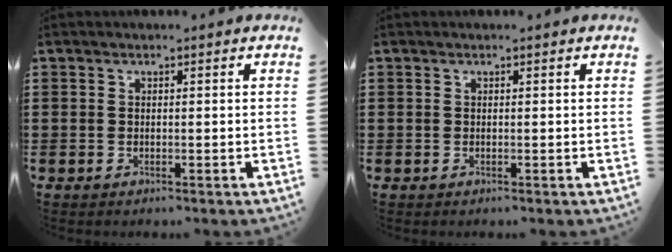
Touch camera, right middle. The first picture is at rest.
{"total": 0.0}